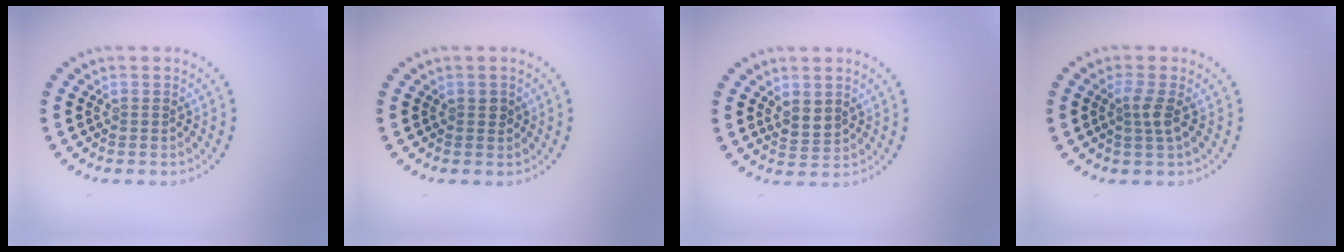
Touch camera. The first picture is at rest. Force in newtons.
{"total": 0.7, "press": 0.7, "slide": 0.3}
{"total": 1.9, "press": 1.6, "slide": 1.1}
{"total": 1.8, "press": 1.2, "slide": 1.3}